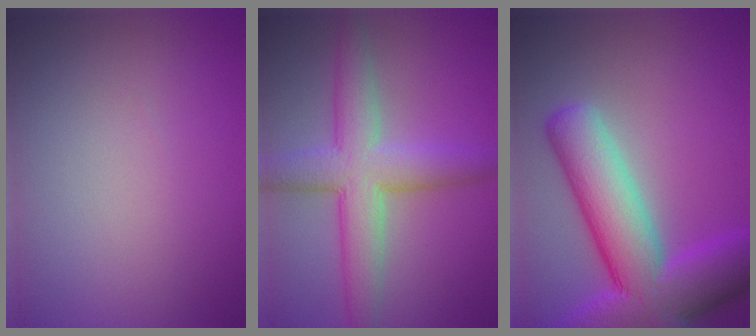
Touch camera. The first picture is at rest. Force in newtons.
{"total": 6.5, "press": 6.5, "slide": 0.3}
{"total": 12.0, "press": 12.0, "slide": 0.8}